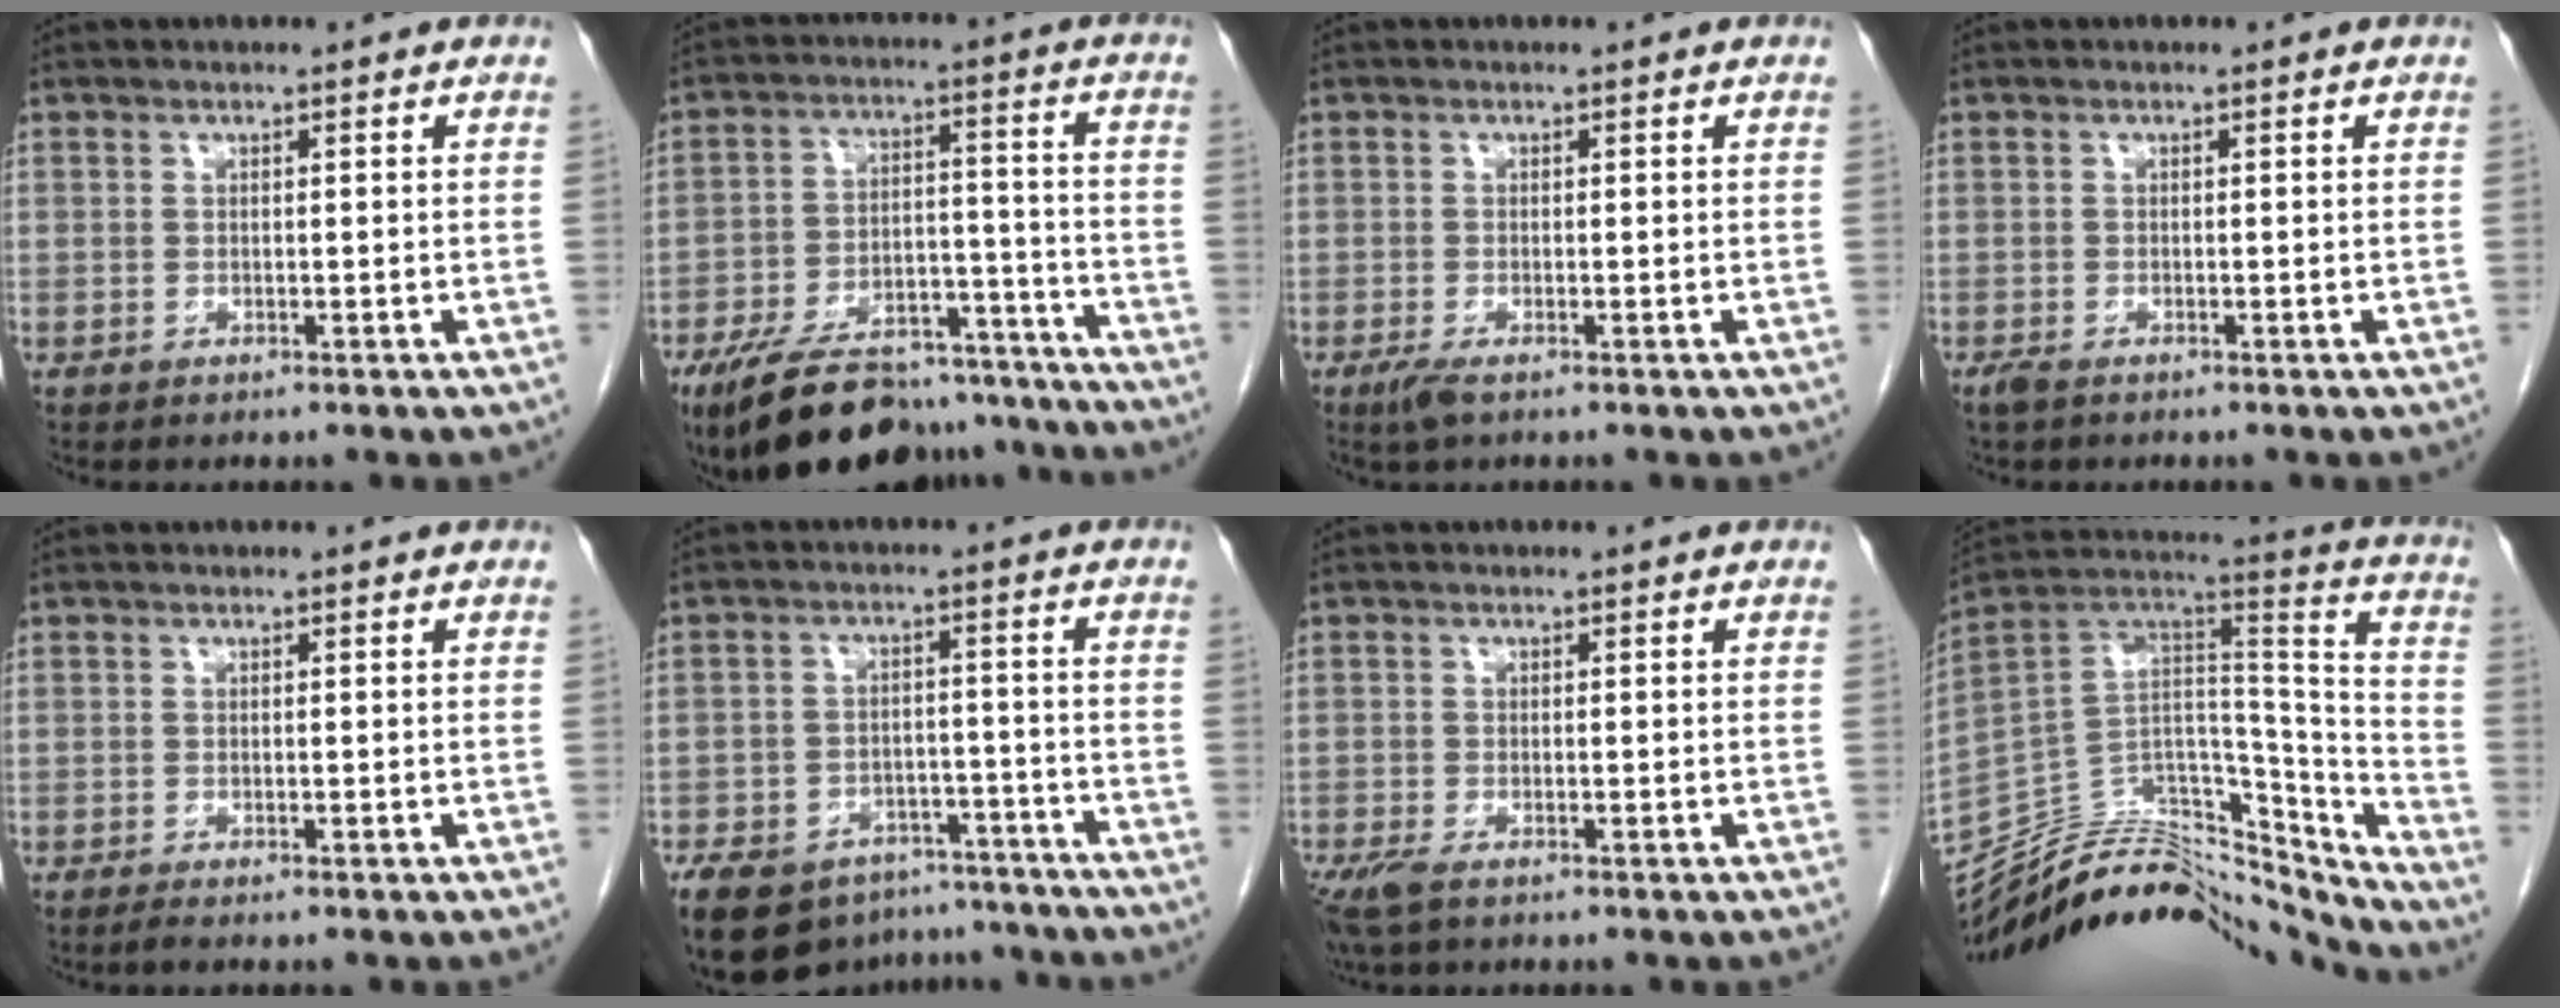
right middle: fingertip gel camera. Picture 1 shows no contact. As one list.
[{"total": 21.1, "force": [-18.1, 6.9, 8.3], "torque": [-0.134, 0.014, -0.268]}, {"total": 2.2, "force": [-1.4, 0.5, 1.6], "torque": [-0.039, -0.007, -0.026]}, {"total": 1.4, "force": [-1.1, 0.5, 0.7], "torque": [-0.021, -0.004, -0.017]}, {"total": 0.8, "force": [-0.7, -0.1, 0.5], "torque": [-0.014, -0.003, -0.014]}, {"total": 16.8, "force": [-12.8, 8.8, 6.2], "torque": [-0.144, 0.002, -0.177]}, {"total": 4.6, "force": [-3.3, 1.5, 2.9], "torque": [-0.062, -0.014, -0.056]}, {"total": 28.8, "force": [-26.4, 7.2, 8.9], "torque": [-0.138, 0.027, -0.406]}]